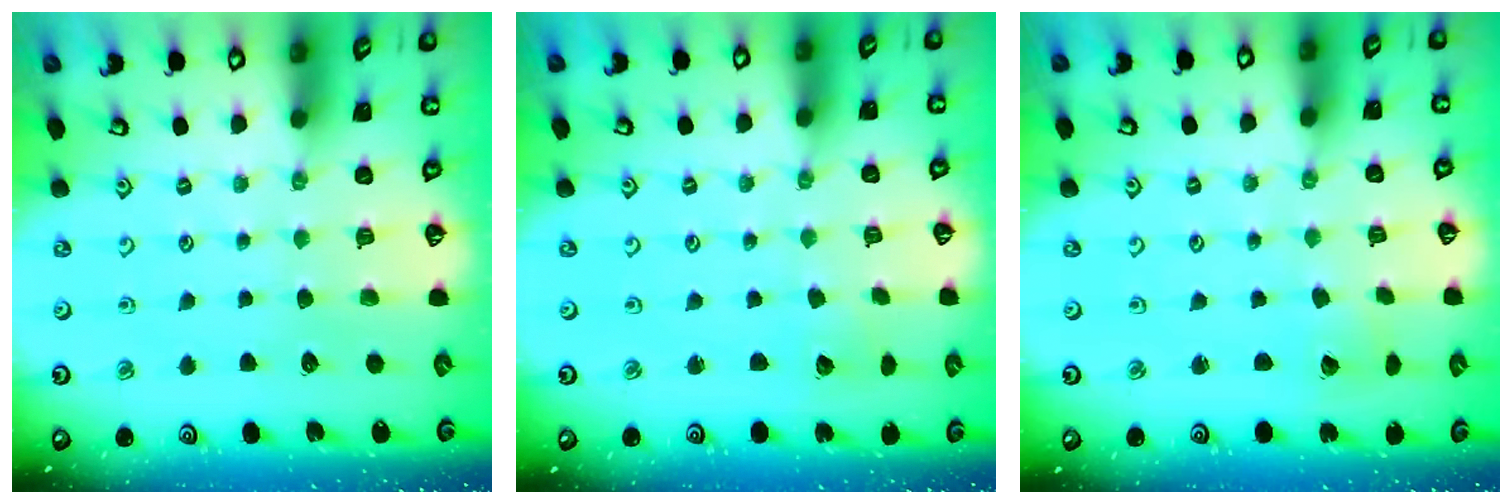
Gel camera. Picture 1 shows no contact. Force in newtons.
{"total": 2.5, "press": 2.5, "slide": 0.3}
{"total": 2.3, "press": 2.3, "slide": 0.2}